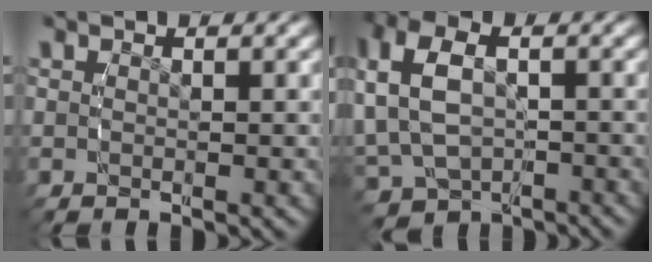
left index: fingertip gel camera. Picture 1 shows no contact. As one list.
[{"total": 8.3, "force": [-1.1, 6.6, 5.0], "torque": [-0.119, -0.032, -0.001]}]